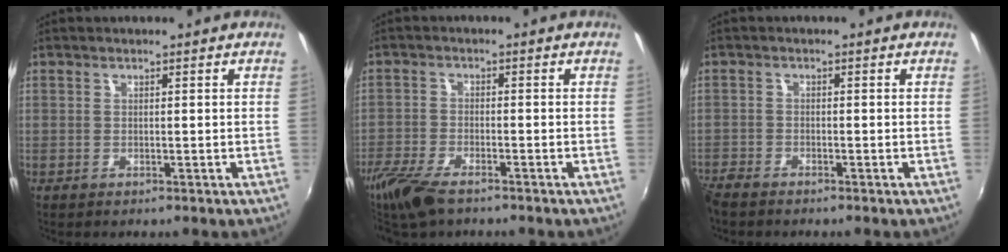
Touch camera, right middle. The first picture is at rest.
{"total": 8.8, "force": [-6.7, 2.6, 5.2], "torque": [-0.136, -0.029, -0.130]}
{"total": 4.2, "force": [-3.7, 0.9, 1.6], "torque": [-0.046, -0.020, -0.074]}